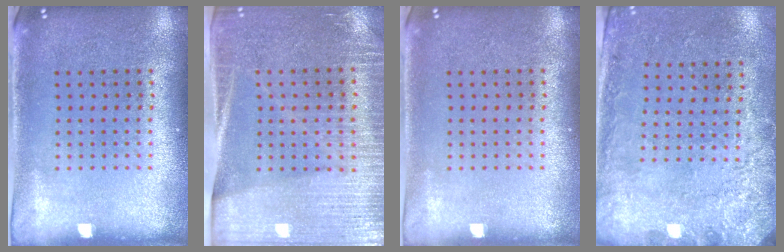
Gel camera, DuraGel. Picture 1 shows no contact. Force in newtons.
{"total": 3.3, "press": 3.0, "slide": 1.4}
{"total": 0.0}
{"total": 2.7, "press": 2.1, "slide": 1.6}